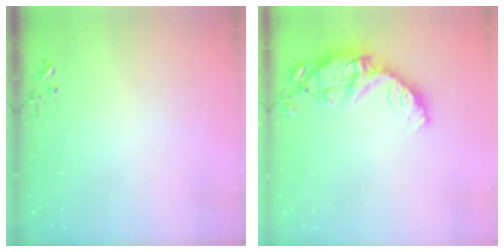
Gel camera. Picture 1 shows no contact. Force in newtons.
{"total": 16.6, "press": 16.5, "slide": 1.3}